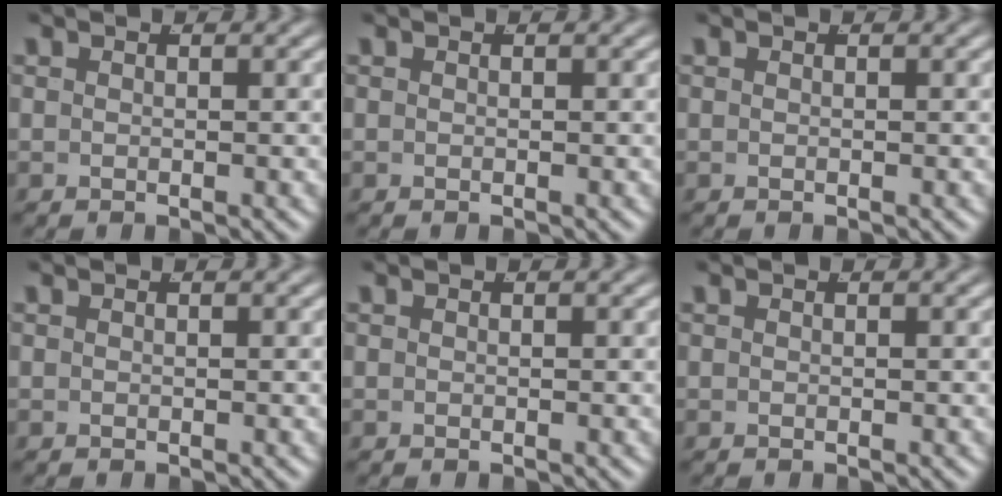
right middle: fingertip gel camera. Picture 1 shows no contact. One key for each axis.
{"total": 0.0}
{"total": 0.0}
{"total": 0.0}
{"total": 0.0}
{"total": 0.0}